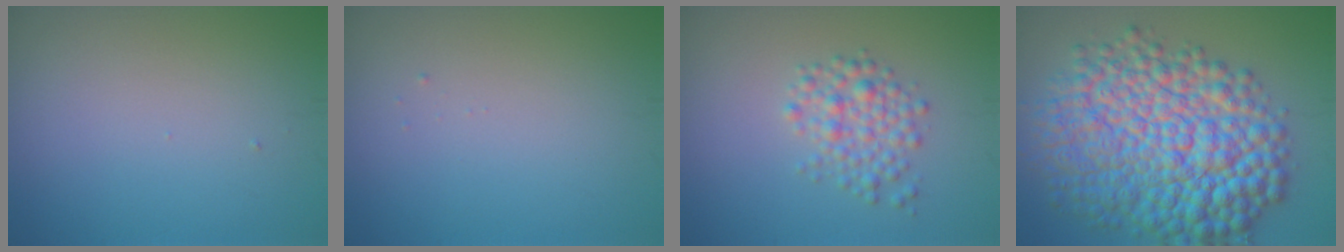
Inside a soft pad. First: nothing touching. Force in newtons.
{"total": 0.0}
{"total": 2.8, "press": 2.8, "slide": 0.1}
{"total": 13.5, "press": 13.5, "slide": 0.1}